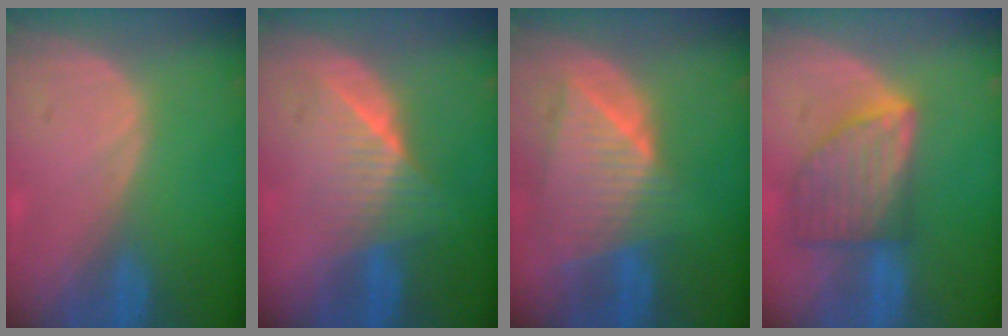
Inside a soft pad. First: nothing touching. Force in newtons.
{"total": 6.4, "press": 6.0, "slide": 2.2}
{"total": 8.9, "press": 7.9, "slide": 4.2}
{"total": 8.1, "press": 7.4, "slide": 3.4}